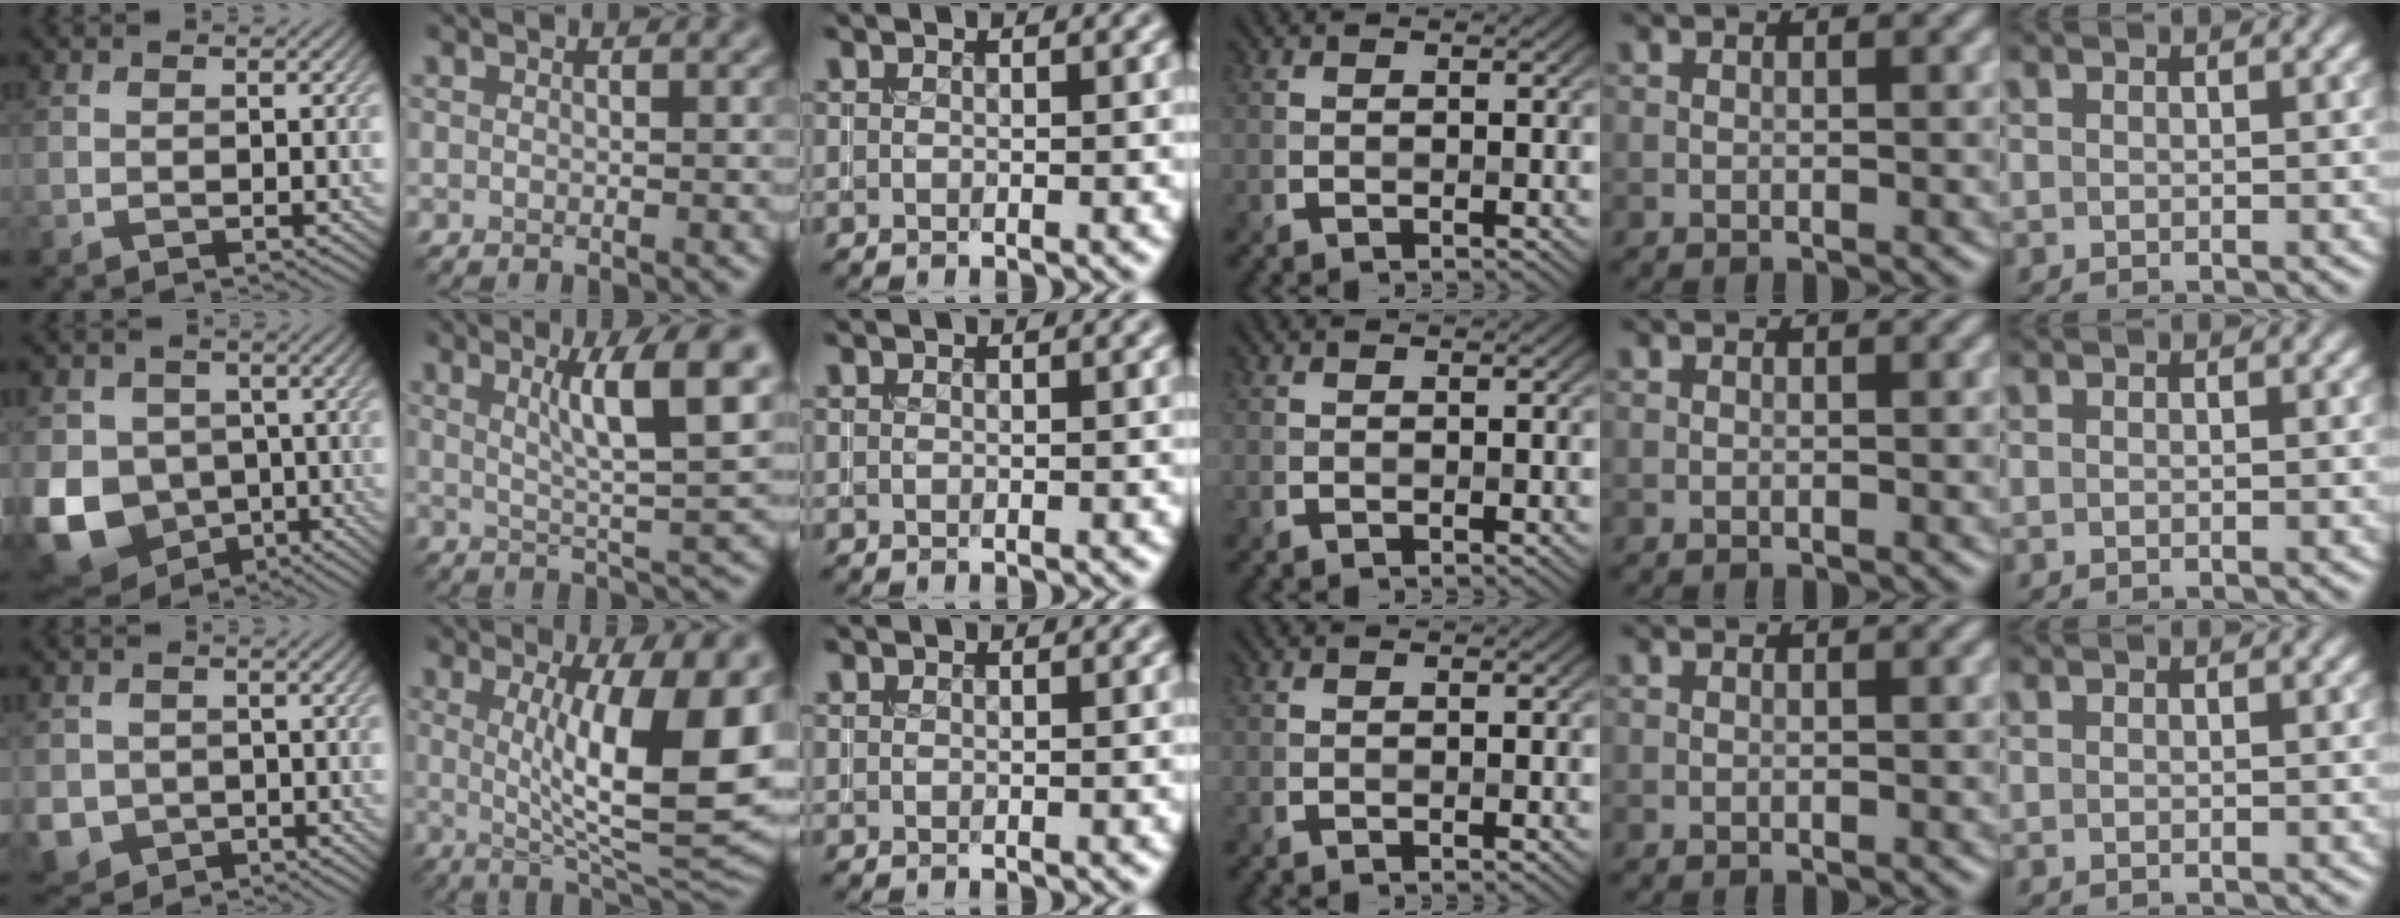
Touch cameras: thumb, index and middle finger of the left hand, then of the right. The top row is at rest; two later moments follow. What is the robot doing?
{"motion": "insert", "object": "coin"}